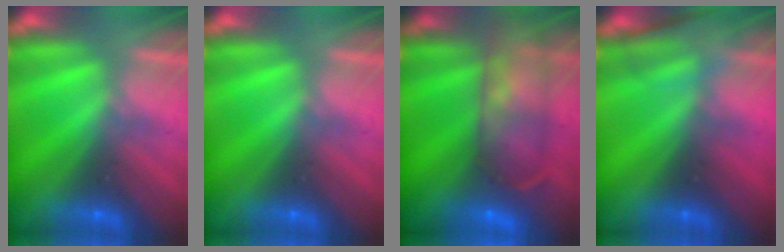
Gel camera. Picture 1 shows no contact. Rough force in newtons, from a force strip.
{"total": 0.0}
{"total": 6.7}
{"total": 2.8}